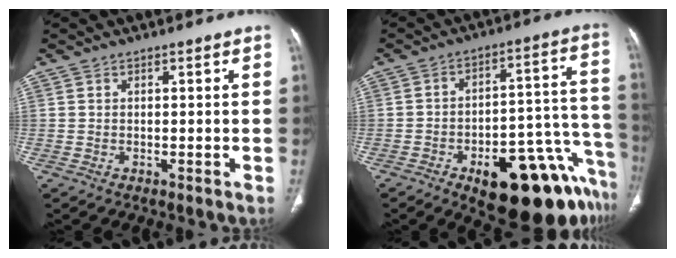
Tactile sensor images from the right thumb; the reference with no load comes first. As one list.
[{"total": 23.5, "force": [-13.0, 9.6, 17.1], "torque": [-0.131, 0.098, -0.174]}]